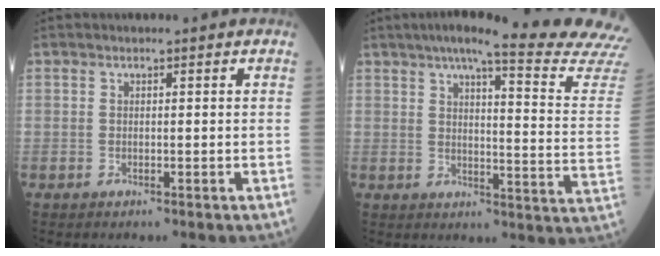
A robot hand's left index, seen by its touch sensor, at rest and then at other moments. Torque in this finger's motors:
{"motor_torque": [0.75, -1.38, -0.02, 0.09]}